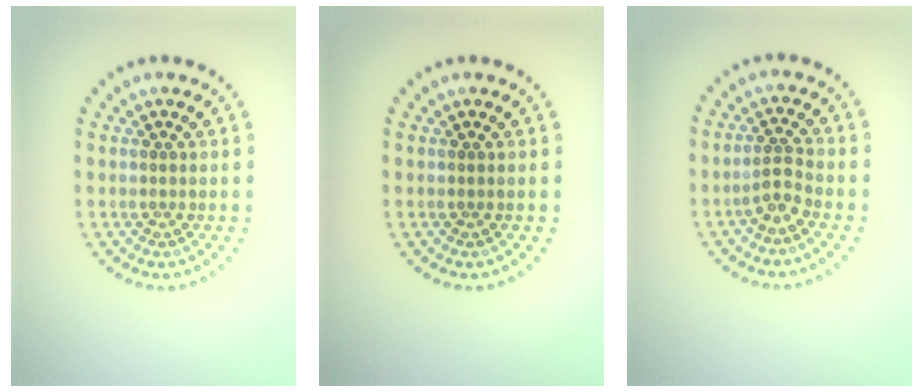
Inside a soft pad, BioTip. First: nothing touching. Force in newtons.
{"total": 0.0}
{"total": 2.0, "press": 1.5, "slide": 1.4}